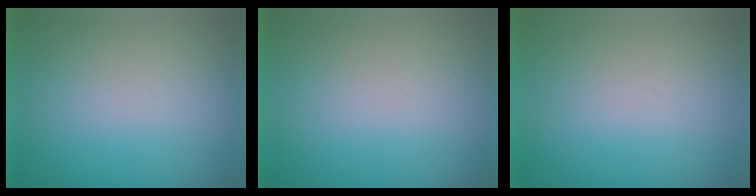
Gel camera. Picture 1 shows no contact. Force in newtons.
{"total": 1.1}
{"total": 0.0}